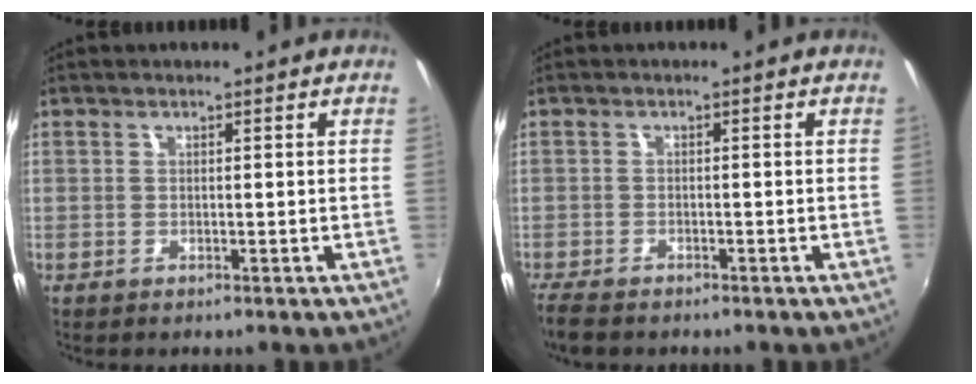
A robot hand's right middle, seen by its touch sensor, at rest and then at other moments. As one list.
[{"total": 4.6, "force": [-4.1, 0.8, 2.0], "torque": [-0.054, -0.026, -0.079]}]